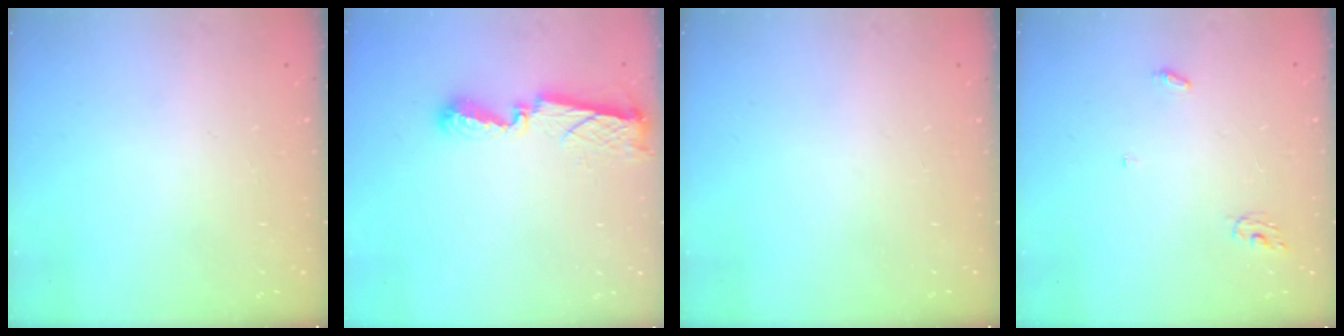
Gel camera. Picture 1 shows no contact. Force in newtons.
{"total": 8.7, "press": 8.7, "slide": 0.4}
{"total": 0.0}
{"total": 3.7, "press": 3.7, "slide": 0.2}